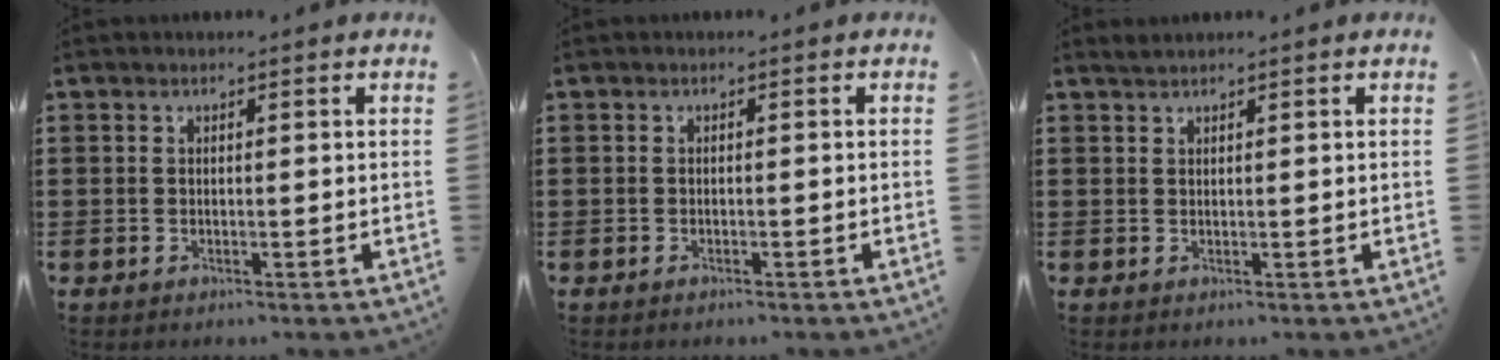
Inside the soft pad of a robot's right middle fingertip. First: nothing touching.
{"total": 0.6, "force": [-0.5, -0.1, 0.2], "torque": [-0.006, -0.005, -0.009]}
{"total": 0.8, "force": [0.7, 0.0, 0.2], "torque": [-0.005, 0.000, 0.014]}